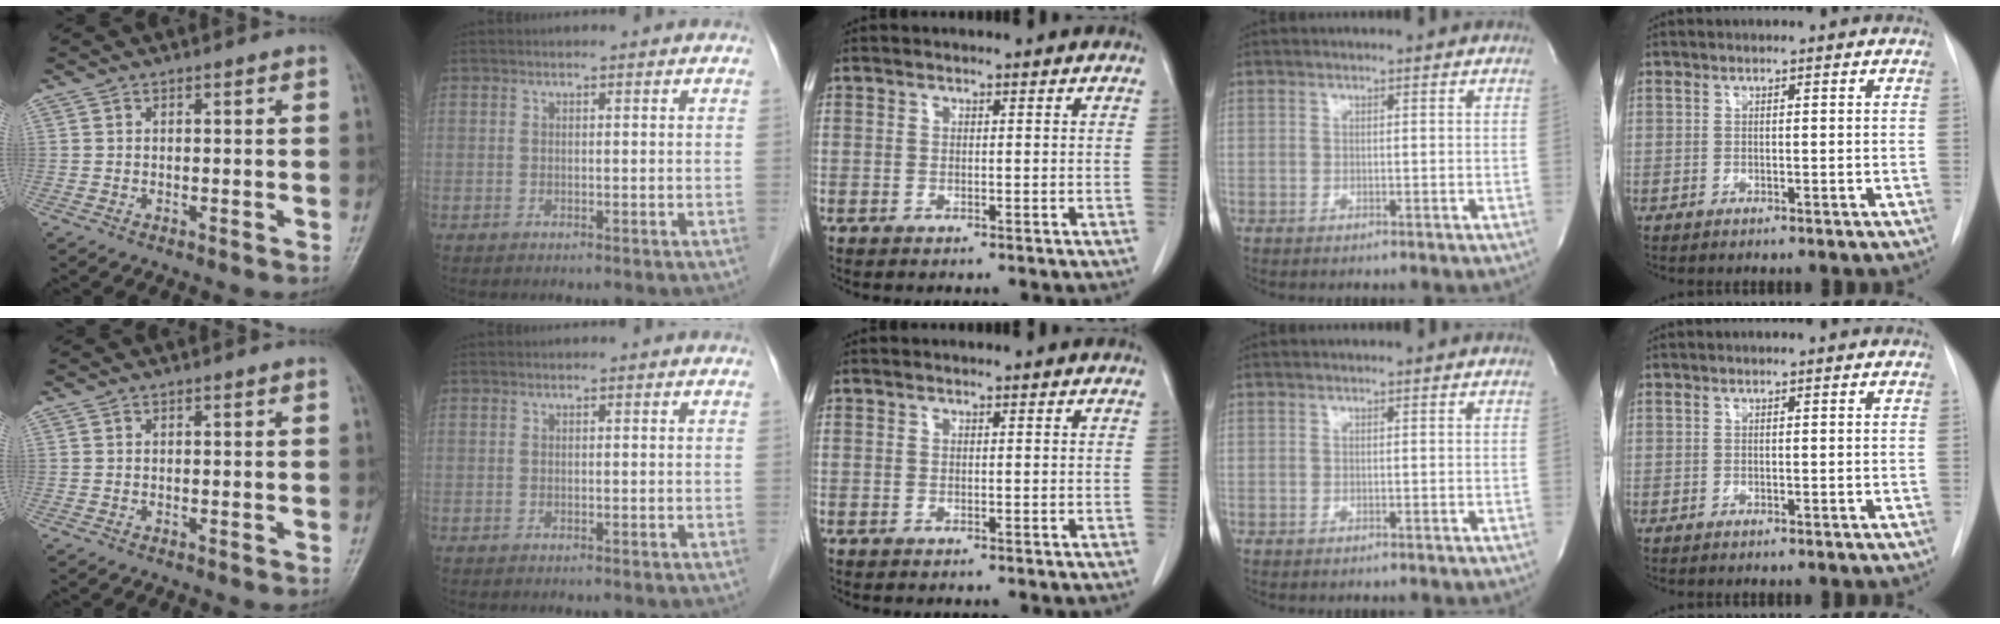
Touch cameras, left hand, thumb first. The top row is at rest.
{}